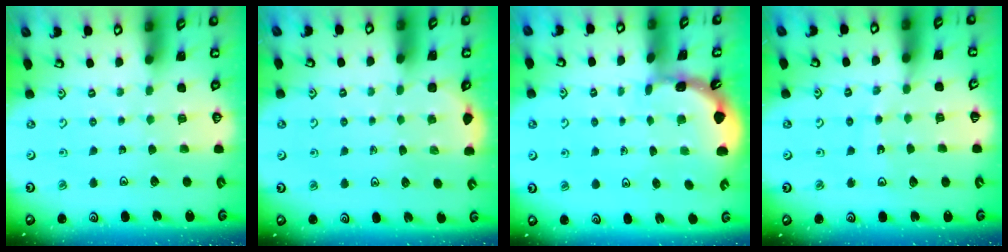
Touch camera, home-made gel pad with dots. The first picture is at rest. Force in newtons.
{"total": 1.5, "press": 1.2, "slide": 1.0}
{"total": 1.6, "press": 1.5, "slide": 0.3}
{"total": 9.0, "press": 9.0, "slide": 1.0}